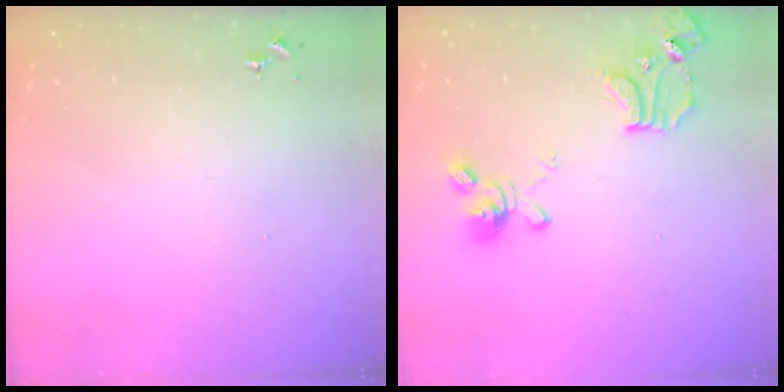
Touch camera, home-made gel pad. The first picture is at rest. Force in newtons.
{"total": 15.3, "press": 15.3, "slide": 1.1}